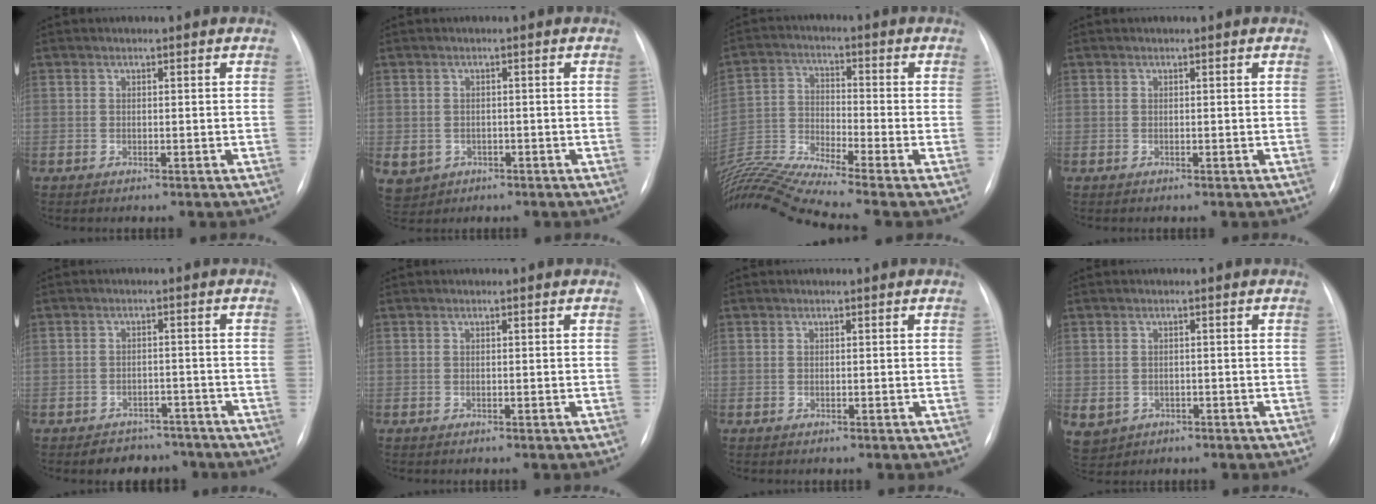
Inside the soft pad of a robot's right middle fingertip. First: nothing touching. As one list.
[{"total": 6.1, "force": [-2.4, 5.3, 1.8], "torque": [-0.042, 0.002, -0.028]}, {"total": 14.2, "force": [-12.6, -2.6, 5.9], "torque": [-0.121, -0.011, -0.232]}, {"total": 0.0}, {"total": 5.4, "force": [-4.5, 2.9, 0.3], "torque": [0.011, 0.015, -0.061]}, {"total": 0.0}, {"total": 0.0}, {"total": 6.5, "force": [-2.6, 5.6, 2.1], "torque": [-0.055, 0.001, -0.029]}]